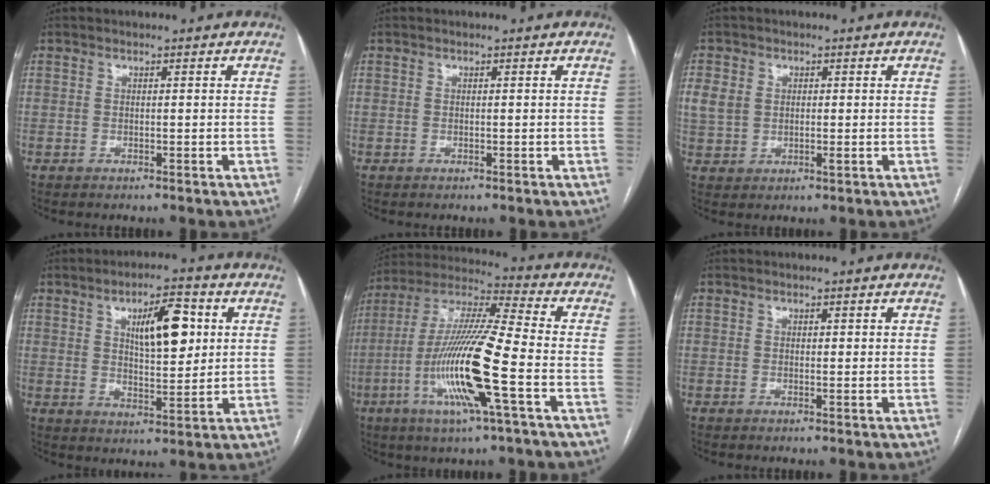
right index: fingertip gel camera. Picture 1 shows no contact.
{"total": 0.0}
{"total": 4.5, "force": [0.7, 3.5, 2.7], "torque": [-0.067, 0.007, 0.018]}
{"total": 9.7, "force": [3.1, 3.2, 8.6], "torque": [-0.135, 0.008, 0.055]}
{"total": 17.1, "force": [-5.2, 0.4, 16.3], "torque": [-0.327, -0.011, -0.104]}
{"total": 0.8, "force": [0.5, 0.5, 0.5], "torque": [-0.003, 0.000, 0.005]}